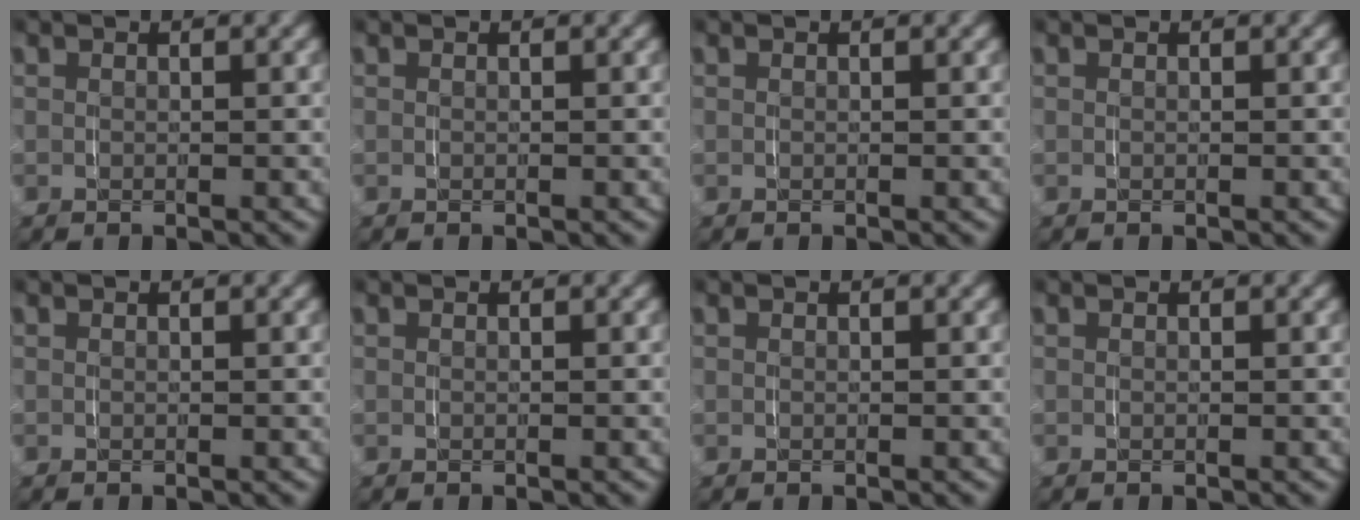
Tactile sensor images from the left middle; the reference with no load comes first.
{"total": 0.0}
{"total": 0.0}
{"total": 0.0}
{"total": 0.0}
{"total": 0.0}
{"total": 0.0}
{"total": 0.0}